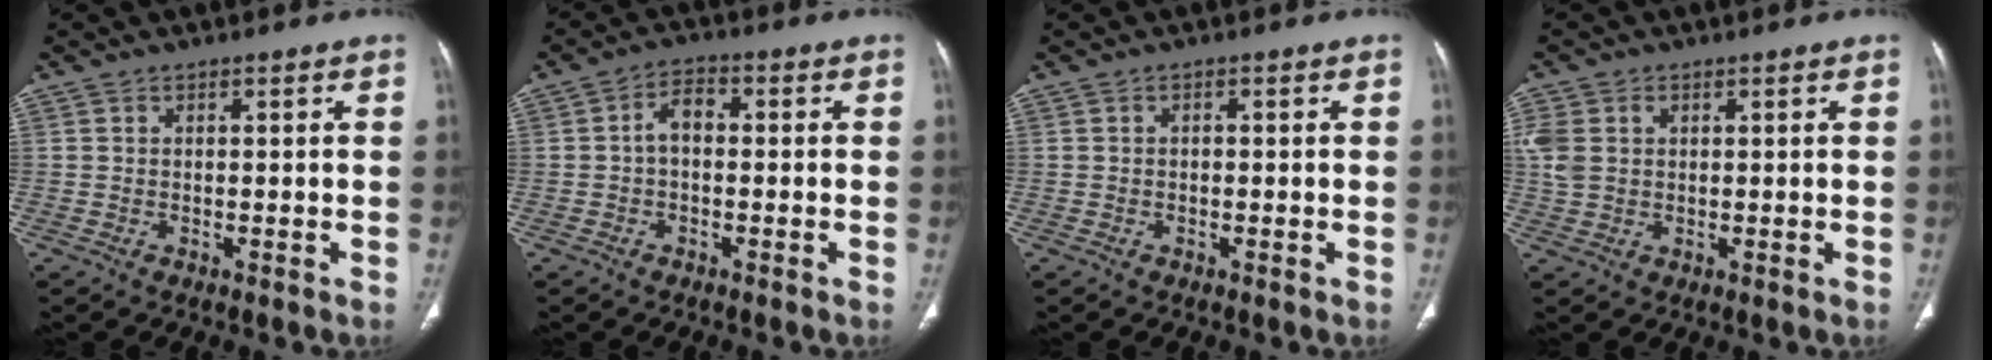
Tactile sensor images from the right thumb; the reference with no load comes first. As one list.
[{"total": 4.3, "force": [-0.2, 2.7, 3.4], "torque": [-0.051, 0.019, -0.012]}, {"total": 0.8, "force": [-0.1, 0.5, 0.6], "torque": [-0.008, 0.003, -0.002]}, {"total": 5.1, "force": [1.0, 3.9, 3.2], "torque": [-0.079, 0.011, 0.027]}]